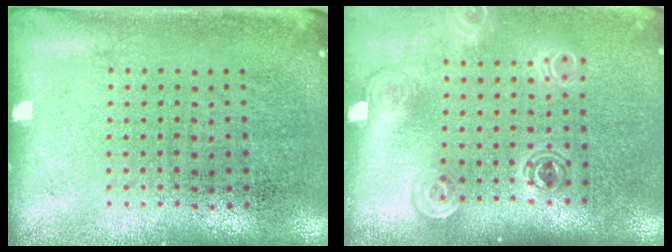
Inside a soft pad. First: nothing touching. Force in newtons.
{"total": 1.7, "press": 1.4, "slide": 1.0}